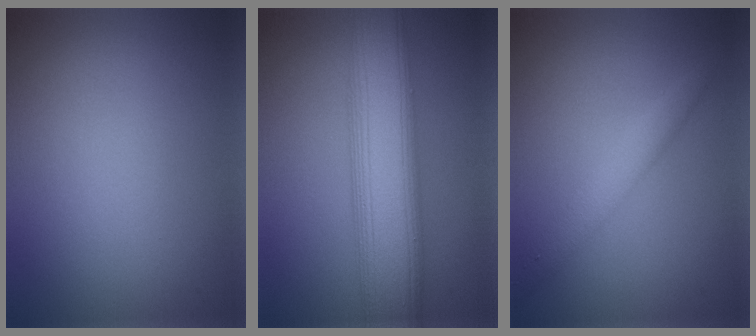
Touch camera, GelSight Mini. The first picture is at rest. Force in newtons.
{"total": 10.5, "press": 10.5, "slide": 0.3}
{"total": 2.5, "press": 2.5, "slide": 0.1}